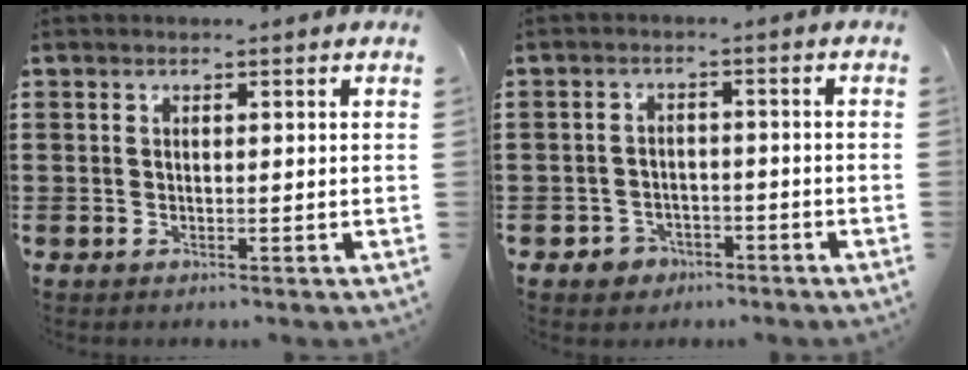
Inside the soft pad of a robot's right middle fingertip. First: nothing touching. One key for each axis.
{"total": 2.6, "fx": -2.1, "fy": 1.4, "fz": 0.2, "tx": -0.011, "ty": 0.003, "tz": -0.047}